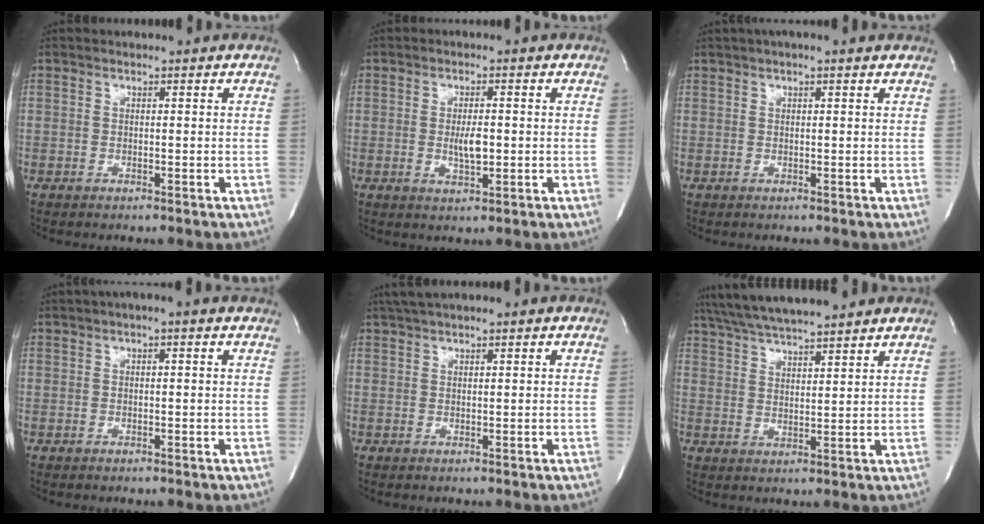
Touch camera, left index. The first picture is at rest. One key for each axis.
{"total": 3.5, "fx": -0.3, "fy": 1.1, "fz": 3.3, "tx": -0.062, "ty": -0.003, "tz": -0.002}
{"total": 3.5, "fx": 2.6, "fy": 0.5, "fz": 2.3, "tx": -0.037, "ty": 0.030, "tz": 0.037}
{"total": 2.8, "fx": 1.7, "fy": 0.4, "fz": 2.1, "tx": -0.034, "ty": 0.023, "tz": 0.022}
{"total": 4.6, "fx": 3.7, "fy": 0.4, "fz": 2.7, "tx": -0.050, "ty": 0.033, "tz": 0.065}
{"total": 13.4, "fx": 11.9, "fy": 0.9, "fz": 6.0, "tx": -0.113, "ty": 0.030, "tz": 0.190}